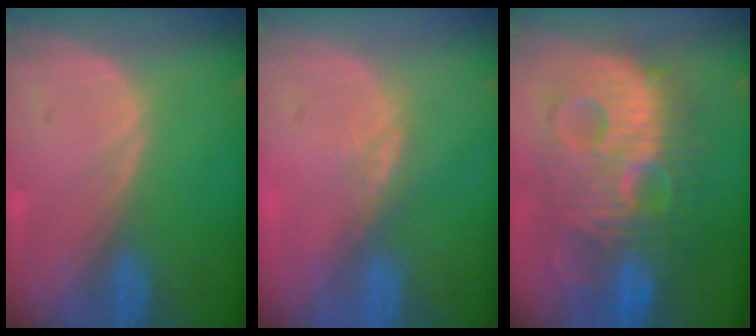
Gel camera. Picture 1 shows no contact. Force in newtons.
{"total": 2.4, "press": 1.9, "slide": 1.4}
{"total": 13.3, "press": 13.2, "slide": 1.3}